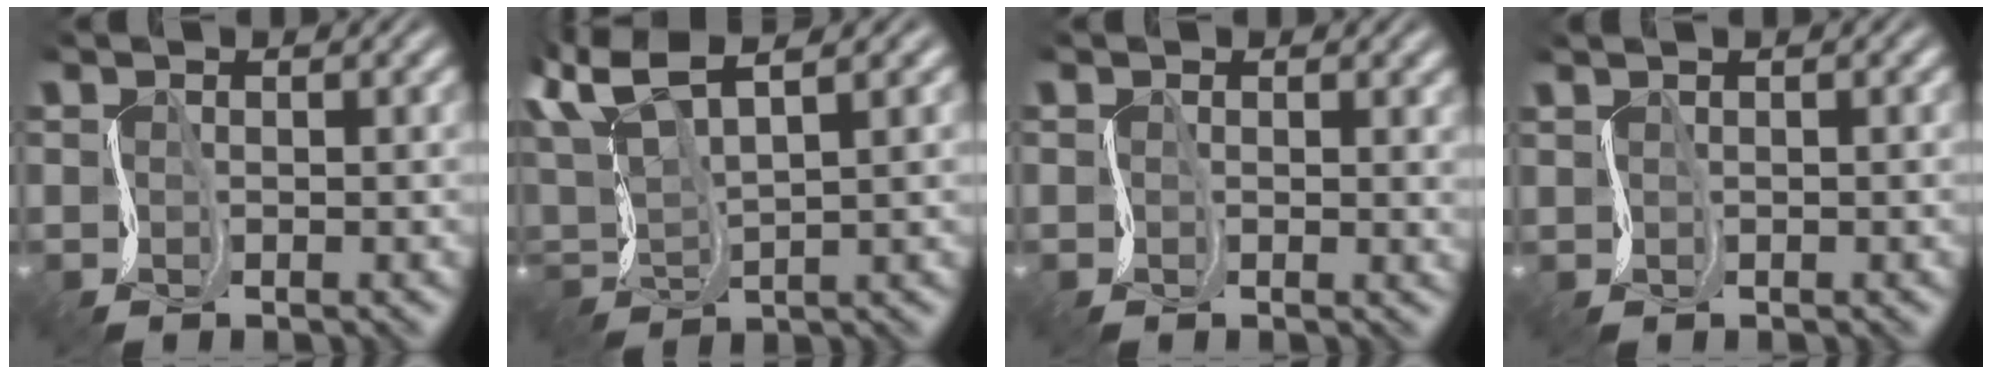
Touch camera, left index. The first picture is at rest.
{"total": 6.0, "force": [2.6, 1.7, 5.1], "torque": [-0.118, 0.020, 0.039]}
{"total": 1.4, "force": [0.6, 1.0, 0.9], "torque": [-0.022, -0.002, 0.010]}
{"total": 0.8, "force": [0.5, -0.1, 0.5], "torque": [-0.013, 0.003, 0.012]}